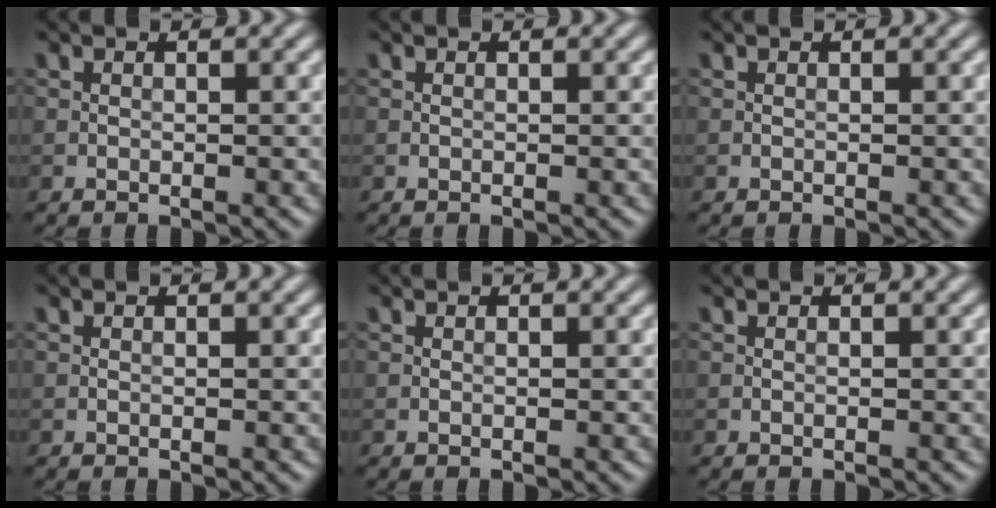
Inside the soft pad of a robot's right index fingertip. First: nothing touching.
{"total": 0.0}
{"total": 0.0}
{"total": 0.0}
{"total": 0.0}
{"total": 0.0}